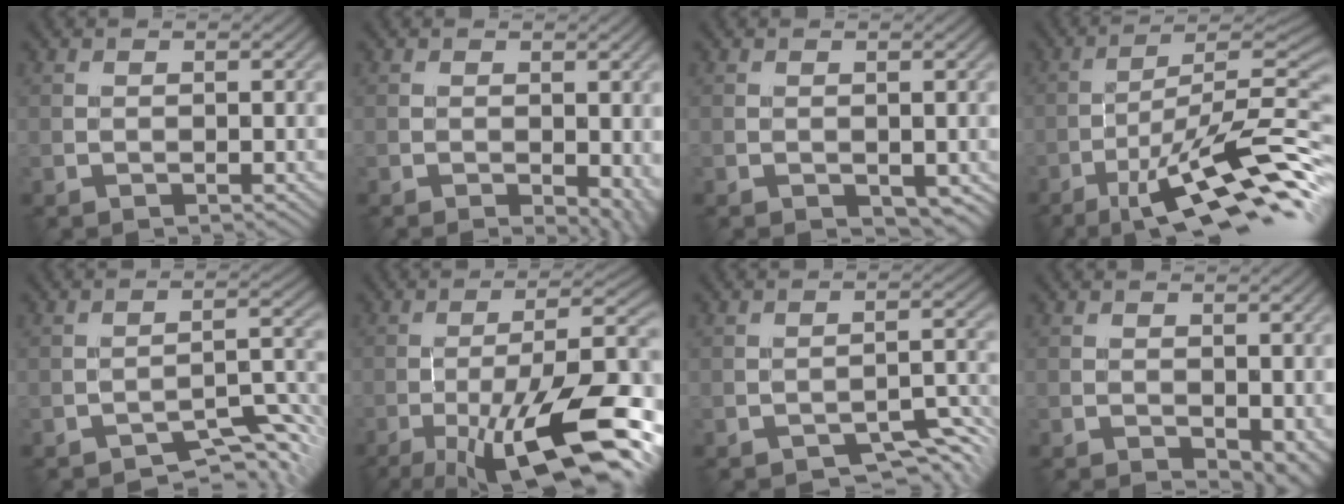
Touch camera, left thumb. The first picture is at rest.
{"total": 4.1, "force": [-1.5, 1.8, 3.5], "torque": [-0.039, -0.014, -0.011]}
{"total": 2.5, "force": [-0.8, 1.5, 1.8], "torque": [-0.021, -0.009, -0.002]}
{"total": 15.6, "force": [-7.0, 3.5, 13.5], "torque": [-0.220, 0.001, -0.117]}
{"total": 5.7, "force": [-4.7, 0.9, 3.0], "torque": [-0.039, 0.009, -0.068]}
{"total": 16.4, "force": [-8.1, 3.9, 13.8], "torque": [-0.210, 0.008, -0.138]}
{"total": 4.3, "force": [-3.6, 0.8, 2.2], "torque": [-0.027, 0.004, -0.047]}
{"total": 4.3, "force": [-1.4, 2.4, 3.3], "torque": [-0.044, -0.017, -0.010]}